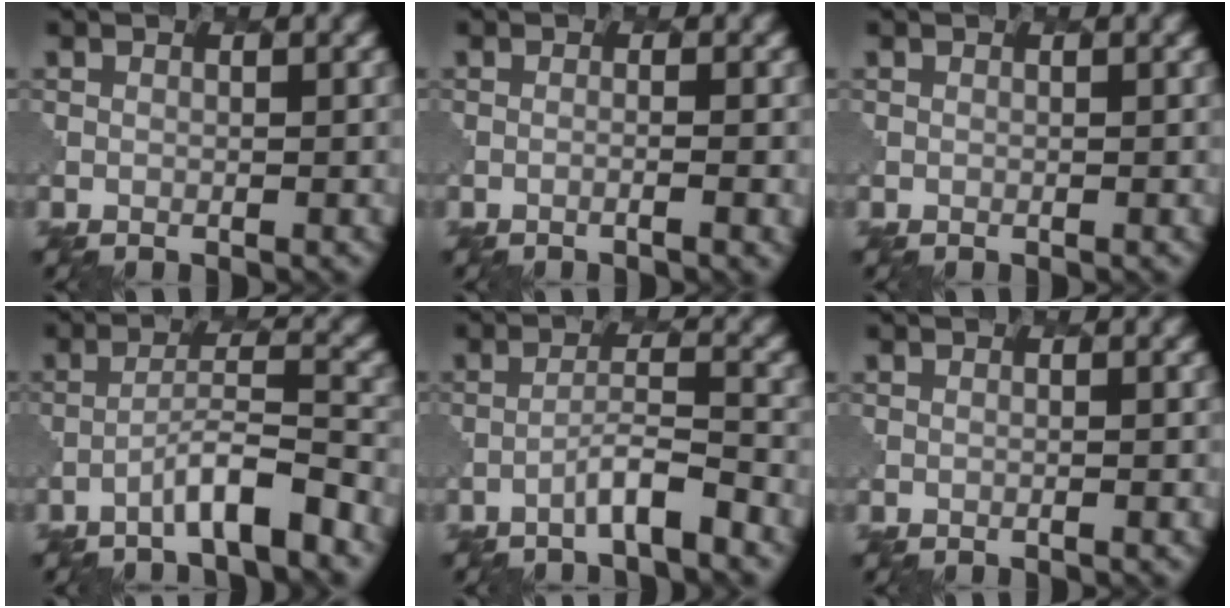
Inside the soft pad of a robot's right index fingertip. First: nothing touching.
{"total": 1.6, "force": [-0.6, 0.3, 1.5], "torque": [-0.014, 0.003, -0.017]}
{"total": 0.0}
{"total": 4.2, "force": [-2.9, 0.3, 3.0], "torque": [-0.052, 0.015, -0.057]}
{"total": 3.0, "force": [-2.1, 0.1, 2.0], "torque": [-0.036, 0.012, -0.045]}
{"total": 0.0}